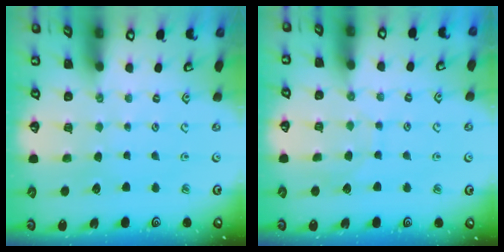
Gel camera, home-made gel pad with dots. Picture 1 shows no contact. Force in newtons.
{"total": 4.7, "press": 4.7, "slide": 0.4}